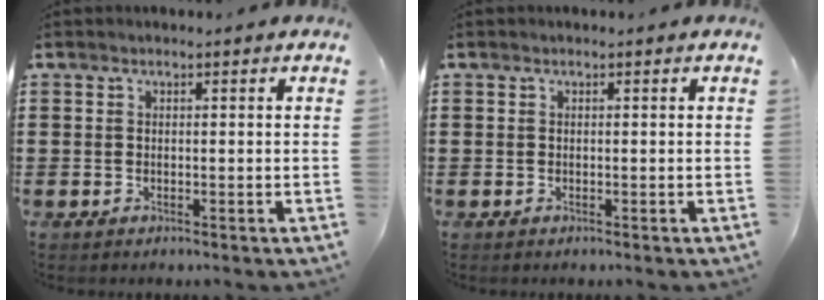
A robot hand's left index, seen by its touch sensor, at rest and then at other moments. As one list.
[{"total": 0.0}]